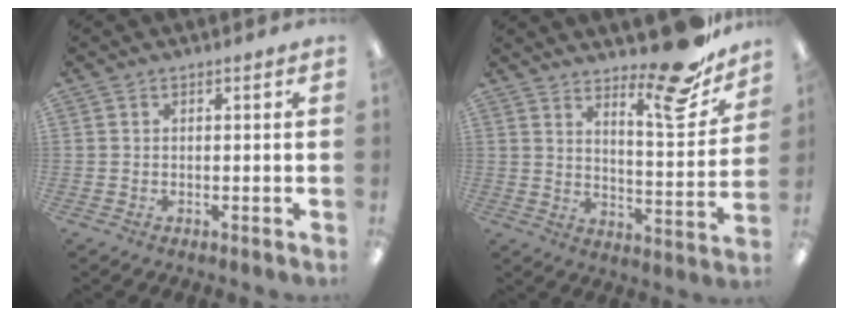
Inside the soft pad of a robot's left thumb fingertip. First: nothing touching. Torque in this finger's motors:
{"motor_torque": [0.14, 0.17, -0.15, -0.41, 0.07]}